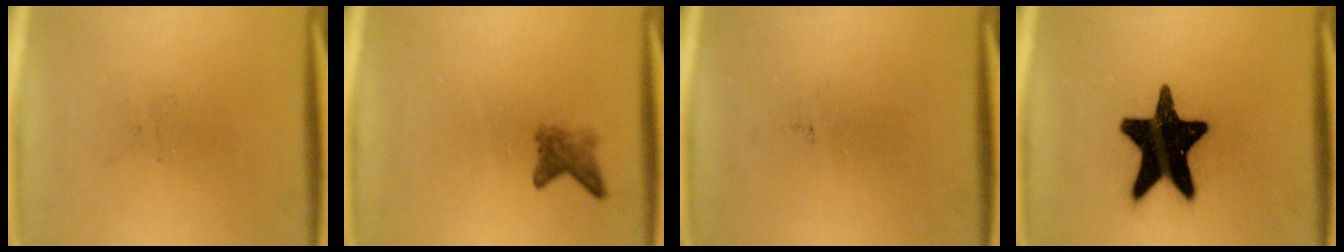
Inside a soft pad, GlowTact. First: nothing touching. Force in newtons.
{"total": 2.3}
{"total": 0.0}
{"total": 19.7}